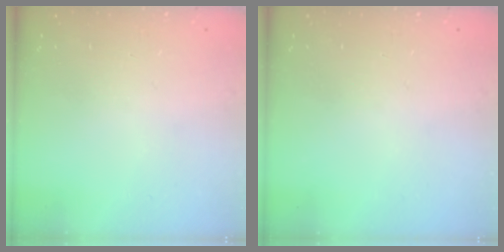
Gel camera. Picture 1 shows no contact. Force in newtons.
{"total": 0.0}